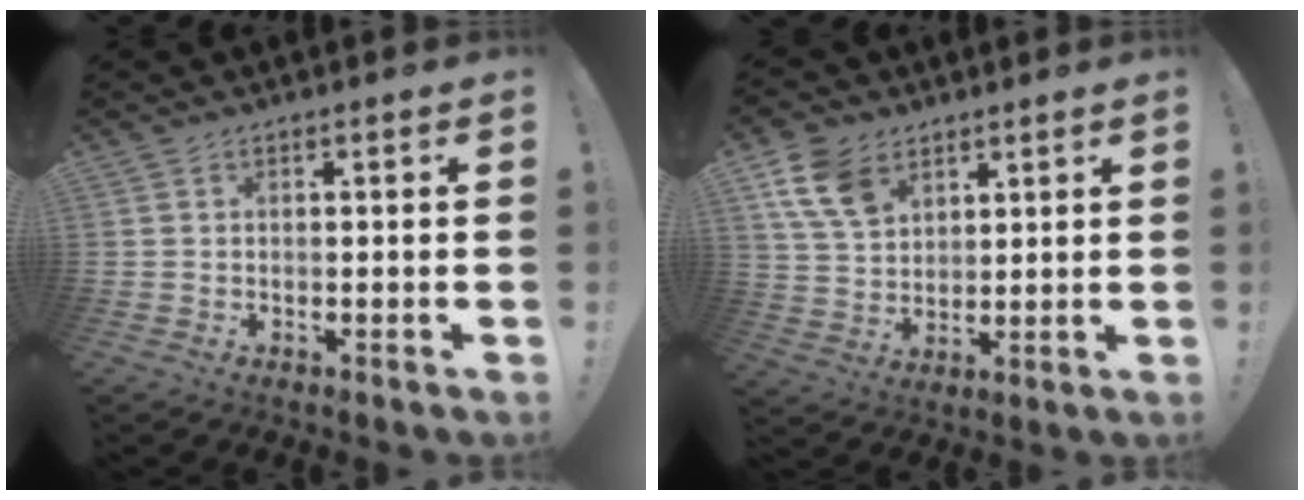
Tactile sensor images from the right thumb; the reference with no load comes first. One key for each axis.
{"total": 12.2, "fx": 6.6, "fy": 8.3, "fz": 6.1, "tx": -0.111, "ty": -0.021, "tz": 0.133}